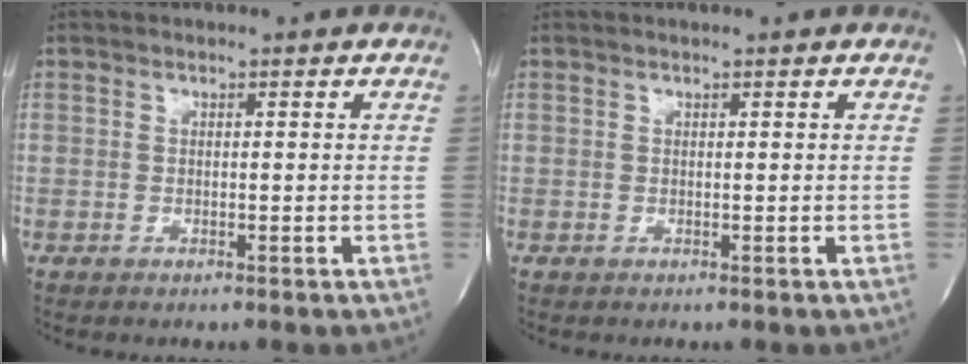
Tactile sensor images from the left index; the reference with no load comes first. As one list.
[{"total": 0.0}]